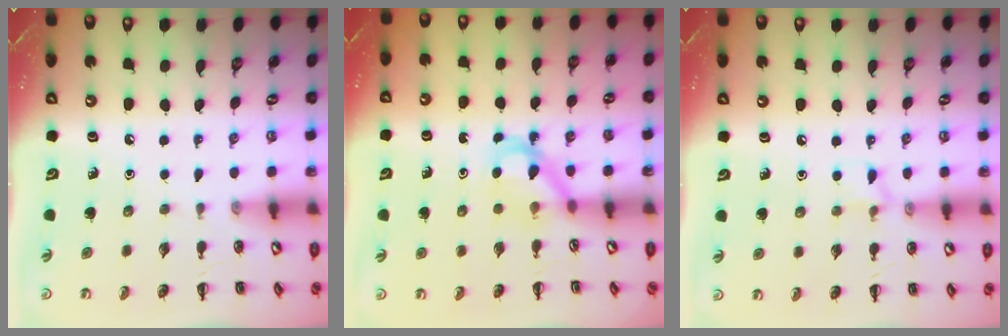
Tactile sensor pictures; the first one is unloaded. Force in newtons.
{"total": 3.9, "press": 3.8, "slide": 1.1}
{"total": 5.8, "press": 5.6, "slide": 1.8}